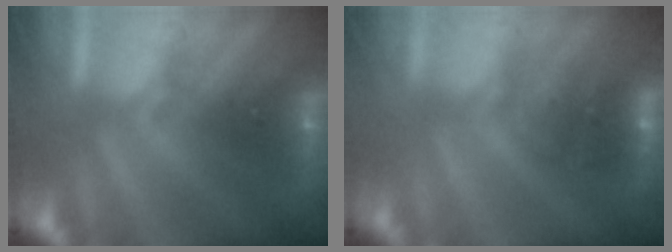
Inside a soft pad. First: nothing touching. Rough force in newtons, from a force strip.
{"total": 2.2}